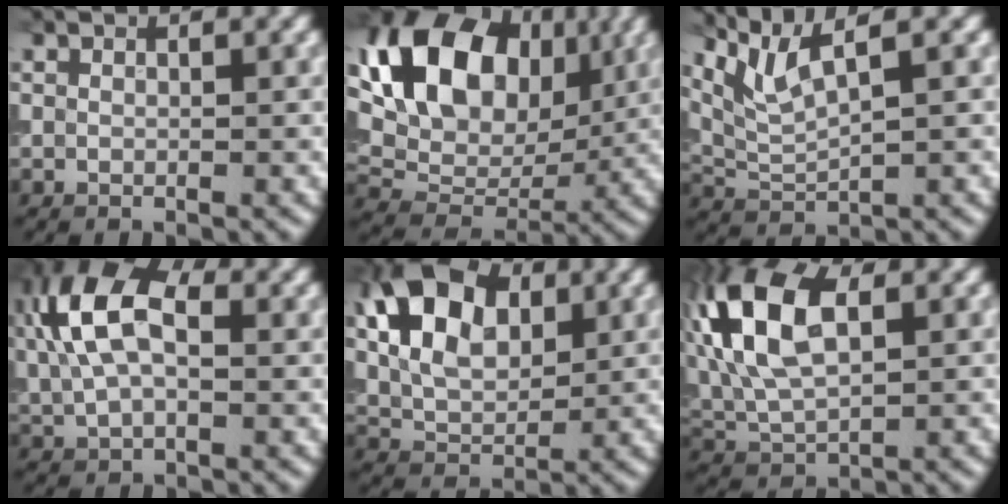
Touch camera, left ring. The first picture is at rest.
{"total": 12.9, "force": [4.3, 8.8, 8.3], "torque": [-0.150, 0.012, 0.068]}
{"total": 4.4, "force": [2.9, 0.8, 3.2], "torque": [-0.075, 0.004, 0.066]}
{"total": 8.4, "force": [2.3, 4.6, 6.7], "torque": [-0.154, 0.017, 0.035]}
{"total": 9.1, "force": [2.7, 5.7, 6.6], "torque": [-0.130, 0.011, 0.043]}
{"total": 11.0, "force": [2.7, 5.9, 8.8], "torque": [-0.197, 0.021, 0.042]}